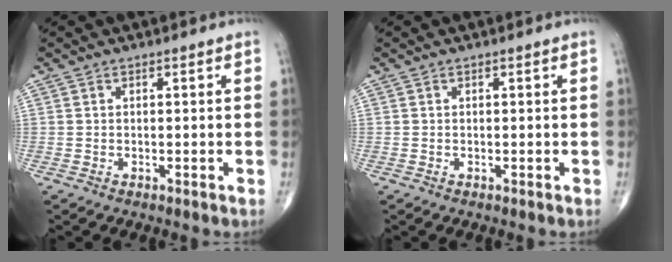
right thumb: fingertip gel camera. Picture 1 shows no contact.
{"total": 0.0}